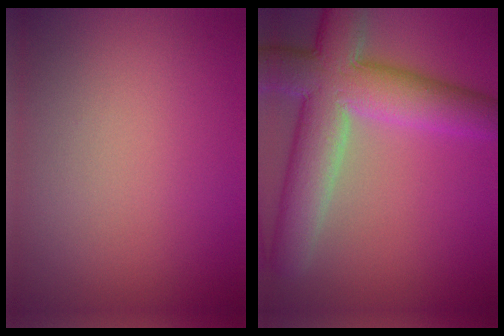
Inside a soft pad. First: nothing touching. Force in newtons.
{"total": 10.2, "press": 10.2, "slide": 0.9}